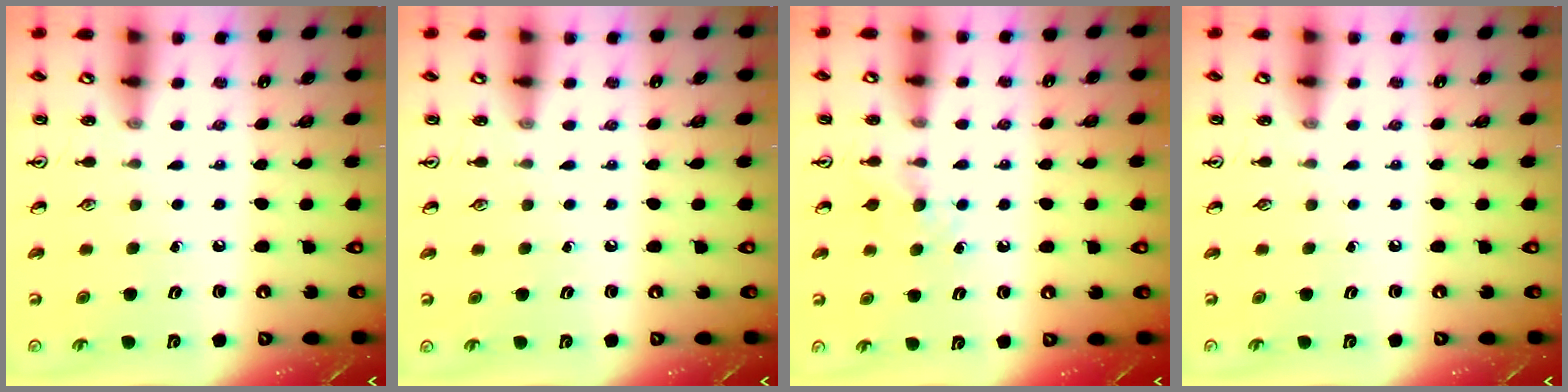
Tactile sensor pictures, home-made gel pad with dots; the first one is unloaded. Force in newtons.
{"total": 0.0}
{"total": 4.5, "press": 4.5, "slide": 0.5}
{"total": 0.0}